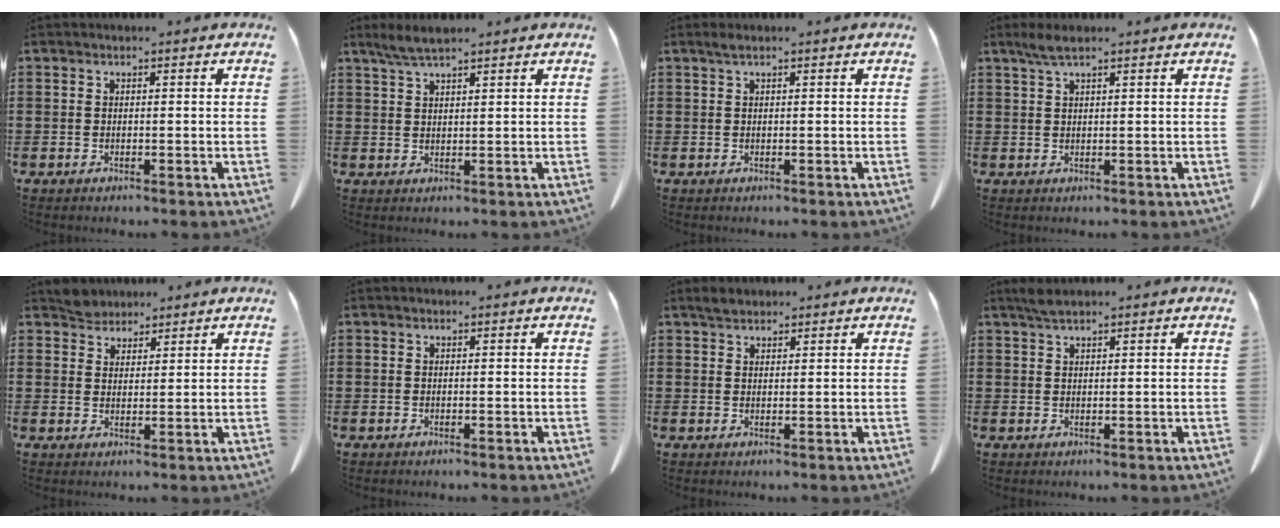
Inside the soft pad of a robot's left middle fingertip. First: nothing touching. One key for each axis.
{"total": 3.3, "fx": 2.4, "fy": 0.5, "fz": 2.2, "tx": -0.047, "ty": 0.003, "tz": 0.044}
{"total": 0.8, "fx": 0.4, "fy": 0.1, "fz": 0.7, "tx": -0.014, "ty": 0.002, "tz": 0.006}
{"total": 2.4, "fx": 1.6, "fy": 0.4, "fz": 1.8, "tx": -0.037, "ty": 0.004, "tz": 0.028}
{"total": 3.3, "fx": 3.1, "fy": 1.1, "fz": 0.0, "tx": -0.011, "ty": 0.004, "tz": 0.060}
{"total": 0.0}
{"total": 1.9, "fx": 1.7, "fy": 0.7, "fz": 0.4, "tx": -0.013, "ty": 0.006, "tz": 0.033}
{"total": 1.7, "fx": 1.4, "fy": 0.3, "fz": 1.0, "tx": -0.023, "ty": 0.003, "tz": 0.025}